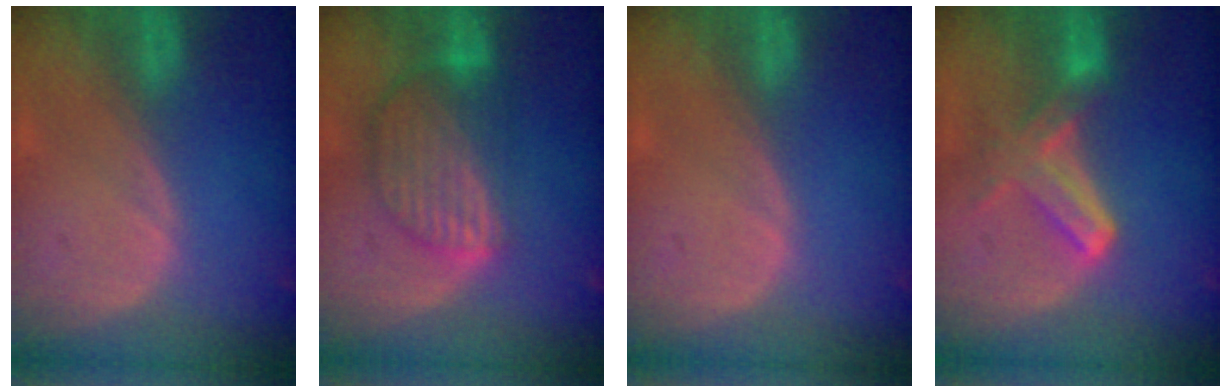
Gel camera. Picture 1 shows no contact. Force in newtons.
{"total": 8.9, "press": 7.7, "slide": 4.4}
{"total": 0.6, "press": 0.1, "slide": 0.6}
{"total": 6.1, "press": 6.1, "slide": 0.1}